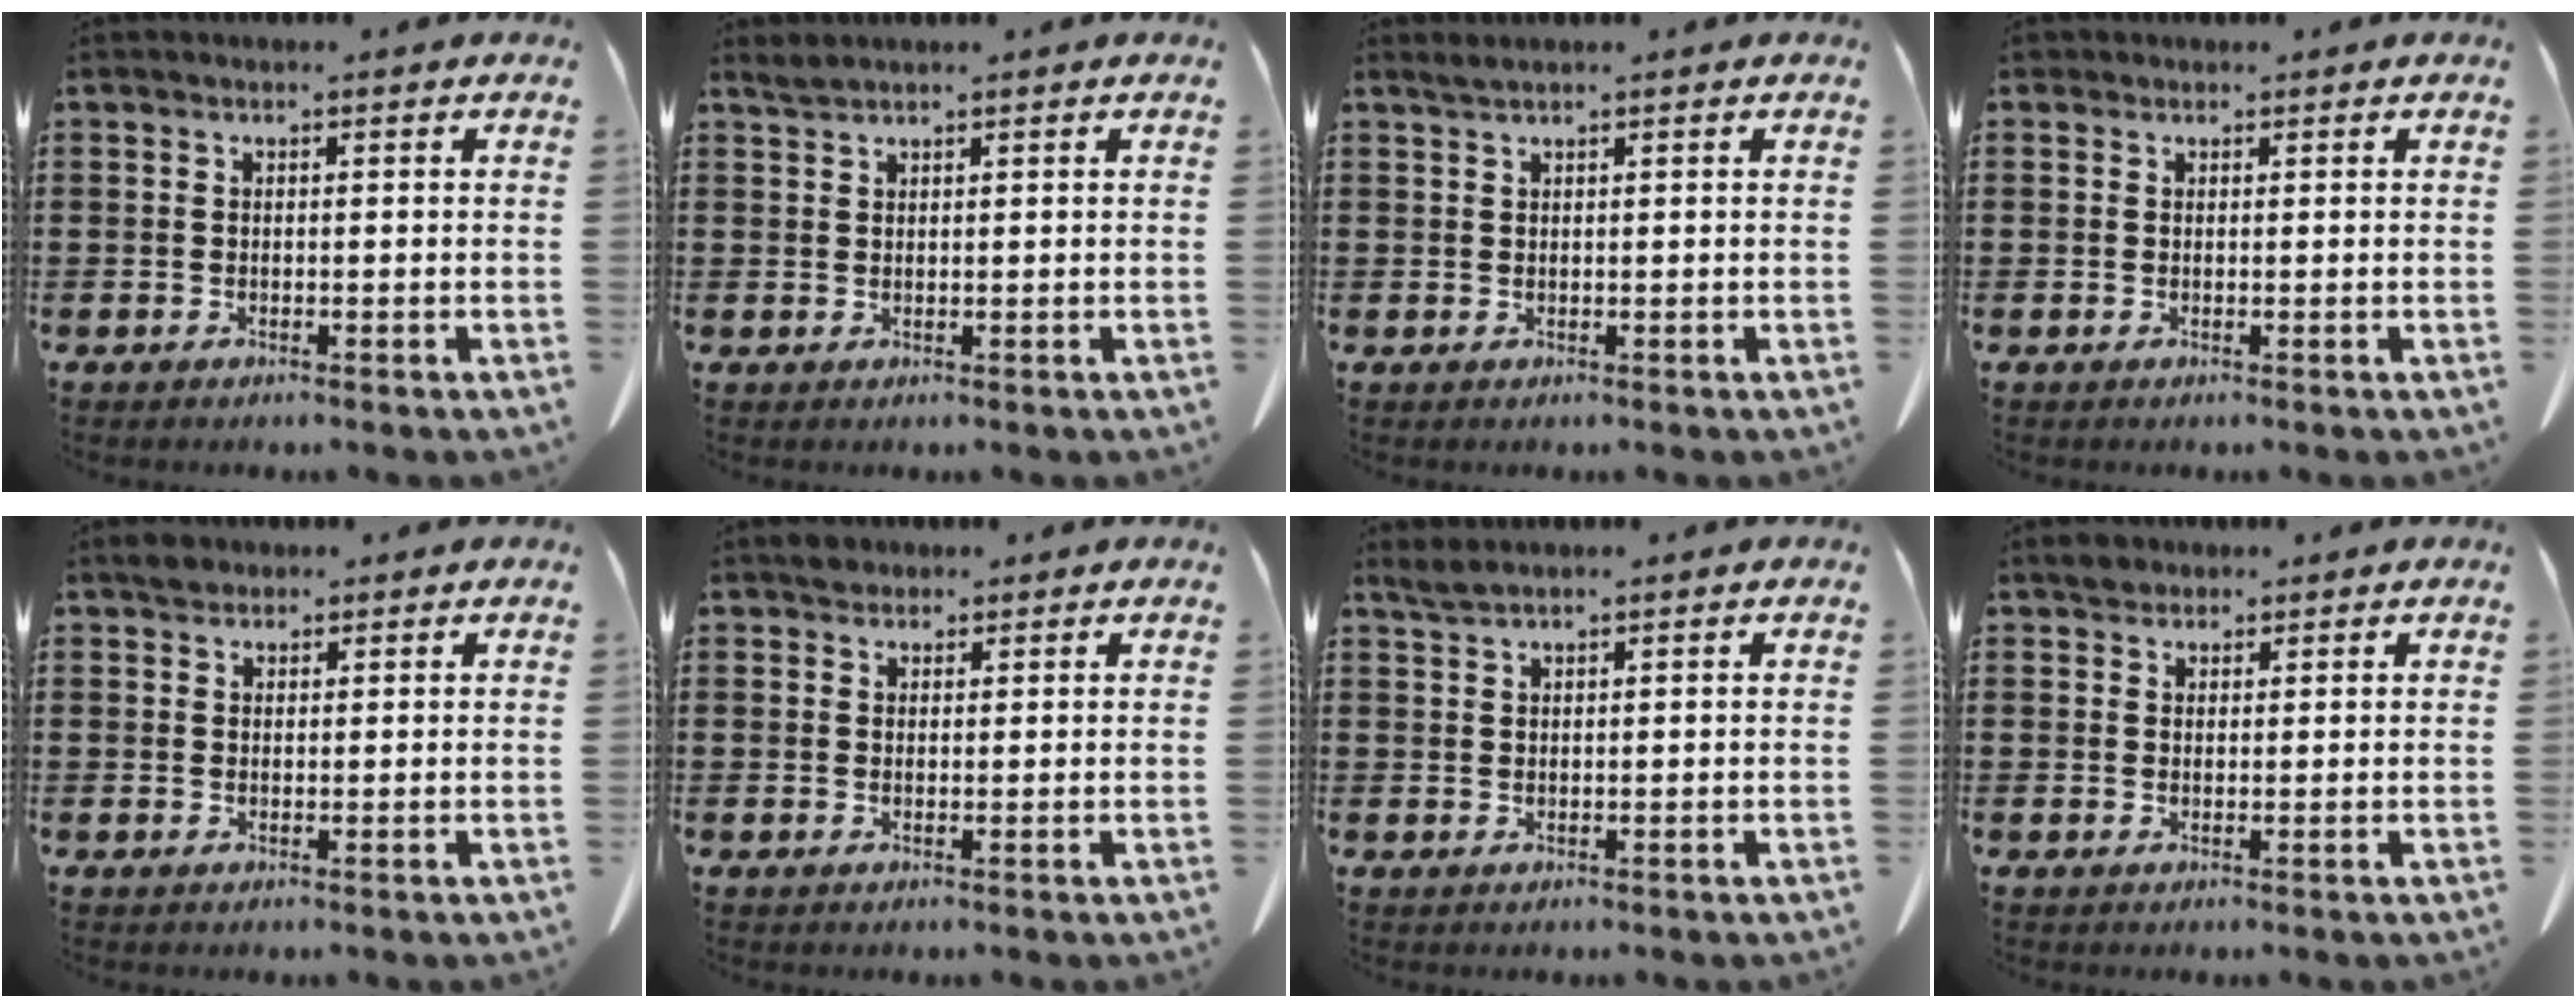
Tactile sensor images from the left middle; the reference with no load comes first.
{"total": 1.2, "force": [1.1, 0.1, 0.4], "torque": [-0.012, -0.001, 0.022]}
{"total": 1.0, "force": [0.8, -0.1, 0.5], "torque": [-0.011, -0.001, 0.016]}
{"total": 0.5, "force": [0.3, 0.4, 0.1], "torque": [-0.005, 0.004, 0.005]}
{"total": 1.8, "force": [1.5, 0.9, 0.4], "torque": [-0.005, 0.001, 0.027]}
{"total": 1.9, "force": [1.6, 1.0, 0.2], "torque": [-0.001, 0.002, 0.031]}
{"total": 1.6, "force": [1.4, 0.1, 0.8], "torque": [-0.019, 0.000, 0.026]}
{"total": 1.9, "force": [1.6, 0.9, 0.2], "torque": [-0.010, 0.005, 0.032]}